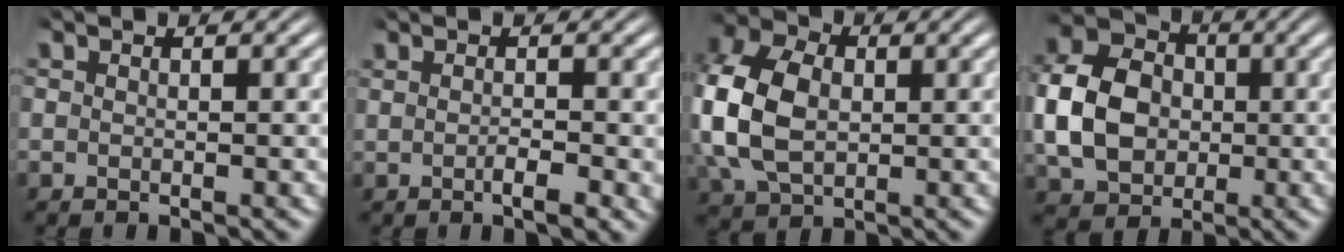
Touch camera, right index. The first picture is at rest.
{"total": 2.0, "force": [0.0, 0.5, 1.9], "torque": [-0.026, 0.010, -0.008]}
{"total": 8.6, "force": [0.2, 6.7, 5.3], "torque": [-0.140, -0.016, 0.013]}
{"total": 9.2, "force": [-0.2, 7.6, 5.1], "torque": [-0.104, -0.016, 0.001]}